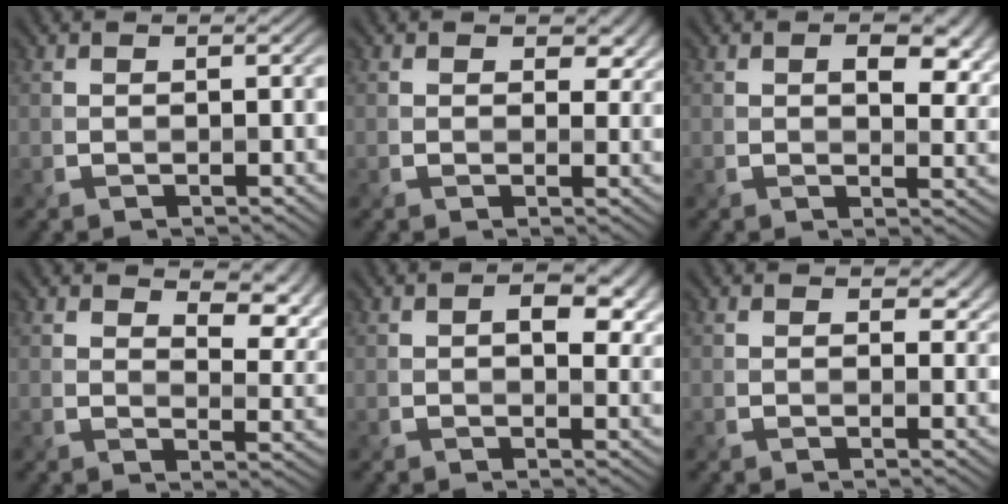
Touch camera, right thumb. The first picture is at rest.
{"total": 3.6, "force": [1.5, 2.5, 2.1], "torque": [-0.031, -0.008, 0.022]}
{"total": 6.2, "force": [1.9, 3.5, 4.8], "torque": [-0.064, -0.009, 0.031]}
{"total": 7.2, "force": [4.7, 3.0, 4.5], "torque": [-0.067, -0.001, 0.074]}
{"total": 5.5, "force": [1.2, 3.2, 4.3], "torque": [-0.053, -0.003, 0.017]}
{"total": 2.7, "force": [1.3, 1.8, 1.6], "torque": [-0.023, -0.004, 0.019]}